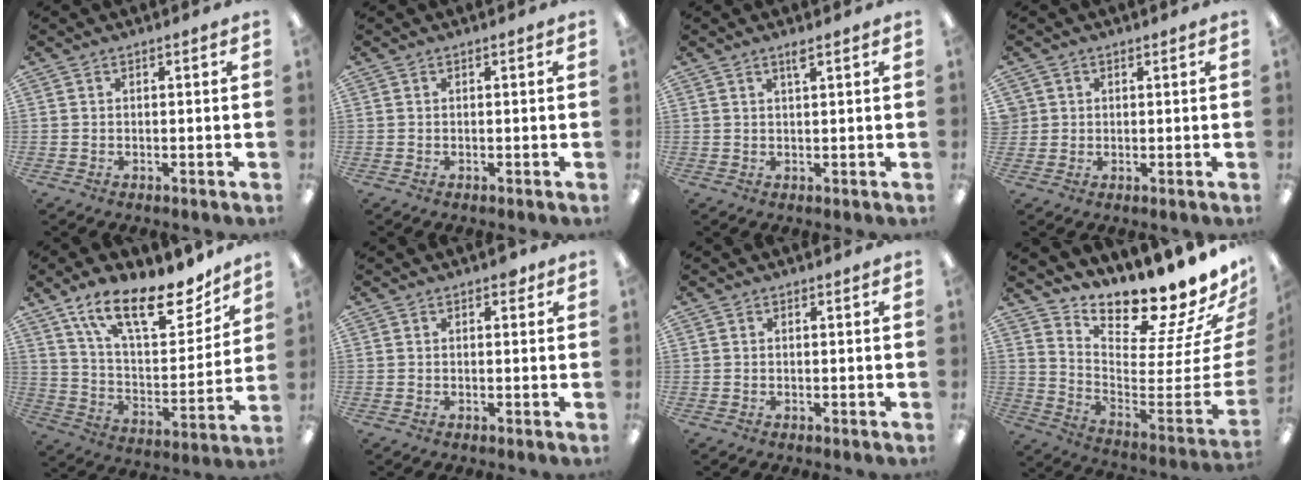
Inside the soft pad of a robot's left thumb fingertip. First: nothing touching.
{"total": 0.0}
{"total": 1.9, "force": [1.4, 0.1, 1.3], "torque": [-0.030, 0.000, 0.025]}
{"total": 2.4, "force": [0.8, 2.3, -0.3], "torque": [0.006, 0.001, 0.013]}
{"total": 20.2, "force": [14.1, 7.6, 12.3], "torque": [-0.203, -0.087, 0.243]}
{"total": 1.6, "force": [0.9, 0.9, 0.9], "torque": [-0.004, -0.004, 0.013]}
{"total": 0.0}
{"total": 15.3, "force": [14.6, 1.3, 4.2], "torque": [-0.037, -0.162, 0.231]}